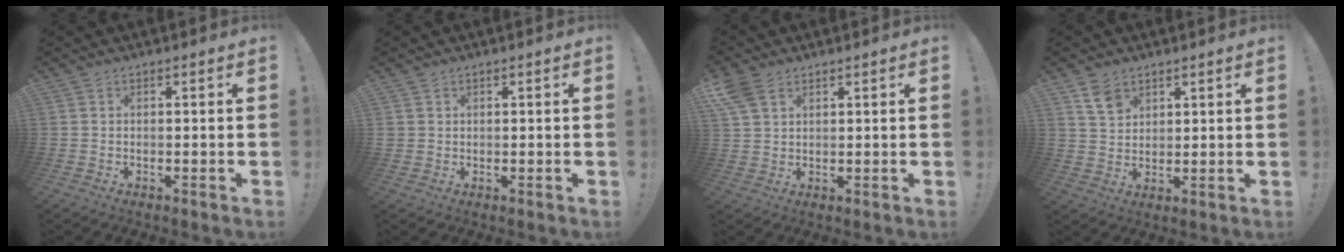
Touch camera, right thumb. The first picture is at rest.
{"total": 1.7, "force": [0.9, 1.5, 0.2], "torque": [0.003, -0.004, 0.016]}
{"total": 6.3, "force": [3.5, 3.9, 3.5], "torque": [-0.074, -0.008, 0.071]}
{"total": 6.5, "force": [4.1, 4.4, 2.4], "torque": [-0.033, -0.021, 0.079]}